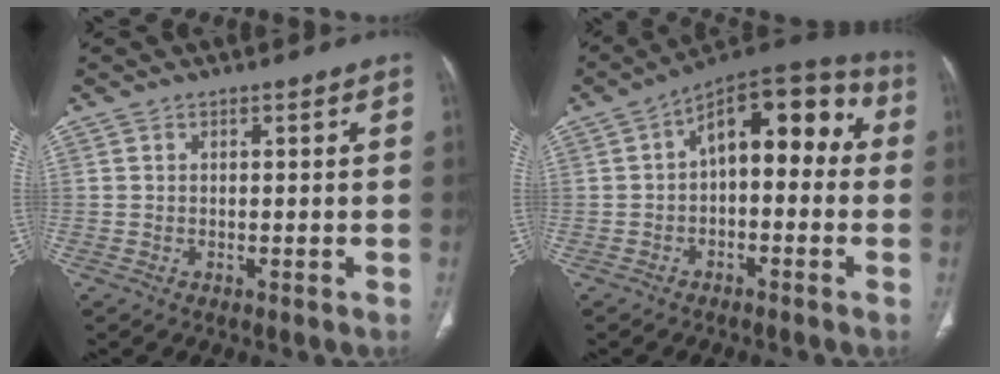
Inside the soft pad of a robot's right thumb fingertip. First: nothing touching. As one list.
[{"total": 14.3, "force": [1.0, 7.8, 12.0], "torque": [-0.122, 0.052, 0.000]}]